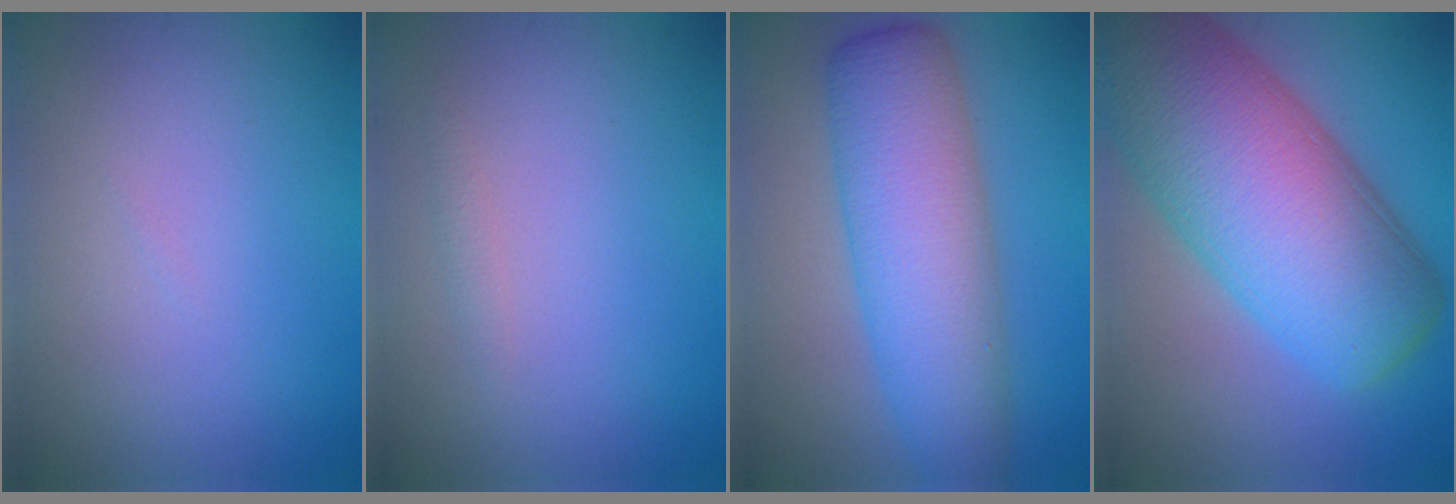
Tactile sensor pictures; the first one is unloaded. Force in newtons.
{"total": 0.7, "press": 0.7, "slide": 0.0}
{"total": 8.5, "press": 8.5, "slide": 0.2}
{"total": 15.0, "press": 14.9, "slide": 0.6}